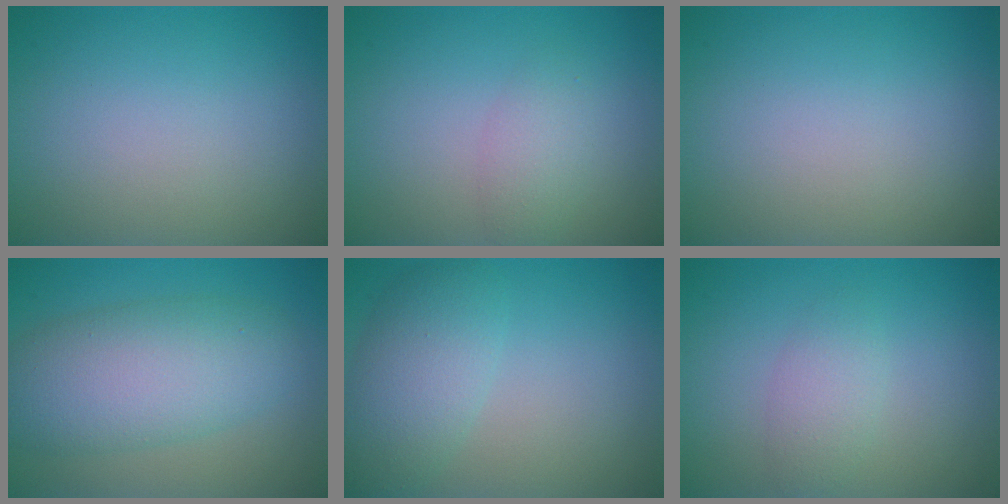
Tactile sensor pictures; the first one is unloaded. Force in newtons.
{"total": 2.0, "press": 2.0, "slide": 0.1}
{"total": 0.0}
{"total": 7.6, "press": 7.6, "slide": 0.2}
{"total": 4.5, "press": 4.5, "slide": 0.1}
{"total": 2.1, "press": 2.0, "slide": 0.0}